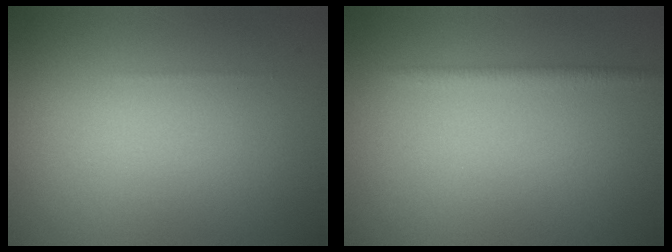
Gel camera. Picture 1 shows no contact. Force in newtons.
{"total": 1.5, "press": 1.5, "slide": 0.2}